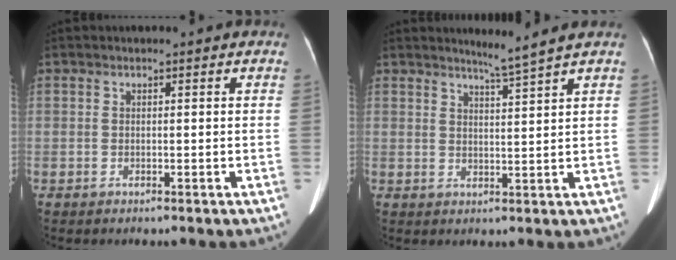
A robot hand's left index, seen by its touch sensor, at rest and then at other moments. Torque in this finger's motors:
{"motor_torque": [-0.31, -0.61, -0.01, 0.04]}